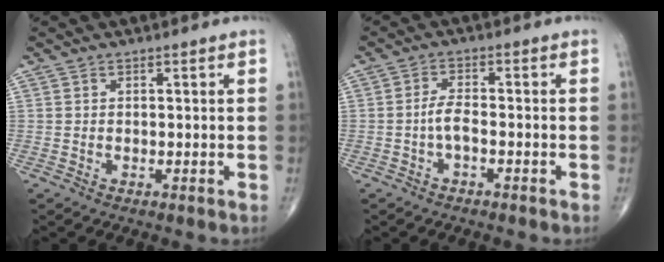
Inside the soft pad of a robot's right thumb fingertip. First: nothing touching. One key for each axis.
{"total": 3.1, "fx": -1.1, "fy": 1.2, "fz": 2.6, "tx": -0.053, "ty": 0.012, "tz": -0.022}